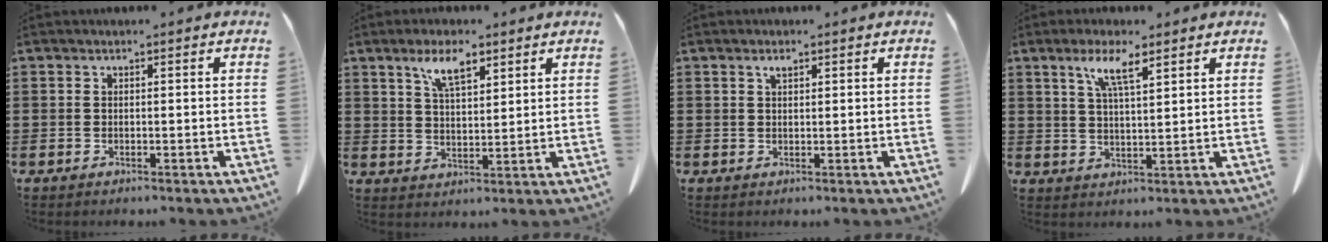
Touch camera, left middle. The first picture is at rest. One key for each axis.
{"total": 6.5, "fx": 4.3, "fy": 2.2, "fz": 4.4, "tx": -0.089, "ty": -0.002, "tz": 0.074}
{"total": 1.2, "fx": 0.8, "fy": 0.4, "fz": 0.9, "tx": -0.020, "ty": 0.001, "tz": 0.014}
{"total": 6.4, "fx": 3.9, "fy": 1.3, "fz": 4.9, "tx": -0.108, "ty": 0.005, "tz": 0.067}